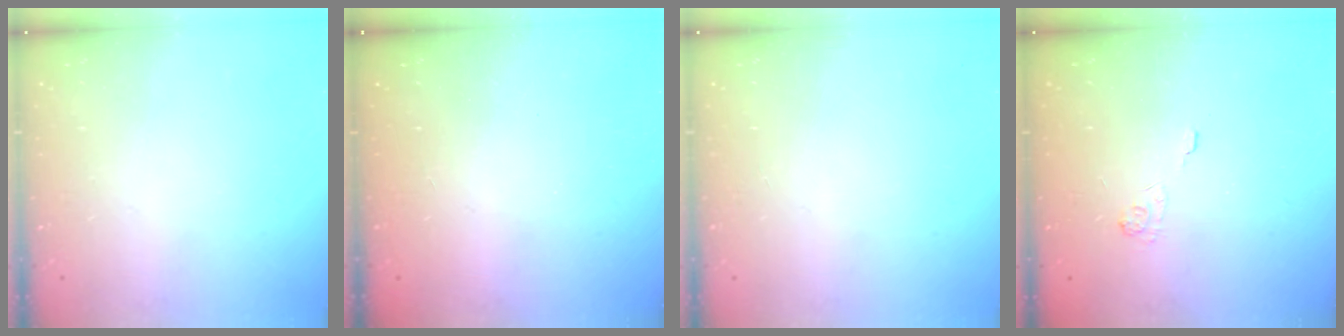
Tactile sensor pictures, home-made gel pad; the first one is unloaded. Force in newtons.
{"total": 2.5, "press": 2.4, "slide": 0.8}
{"total": 0.0}
{"total": 2.1, "press": 1.5, "slide": 1.4}